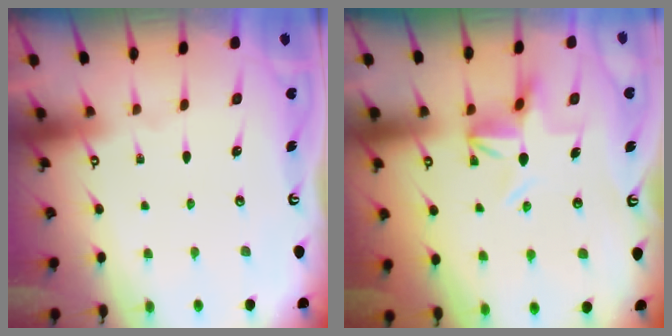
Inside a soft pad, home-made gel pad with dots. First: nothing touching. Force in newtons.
{"total": 5.9, "press": 5.9, "slide": 0.1}